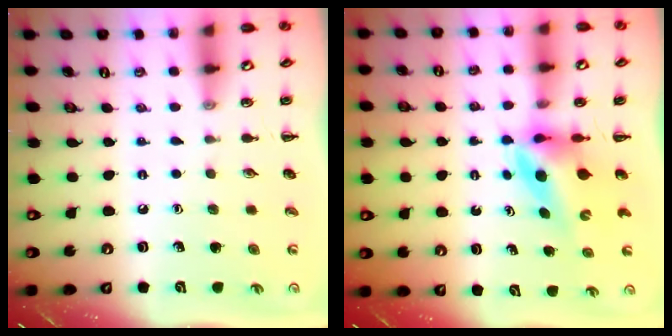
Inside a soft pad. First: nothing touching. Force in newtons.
{"total": 5.9, "press": 5.7, "slide": 1.3}